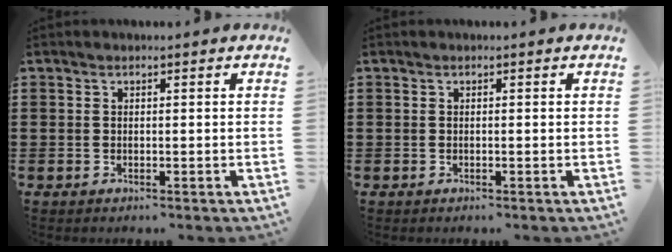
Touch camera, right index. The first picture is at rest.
{"total": 0.0}